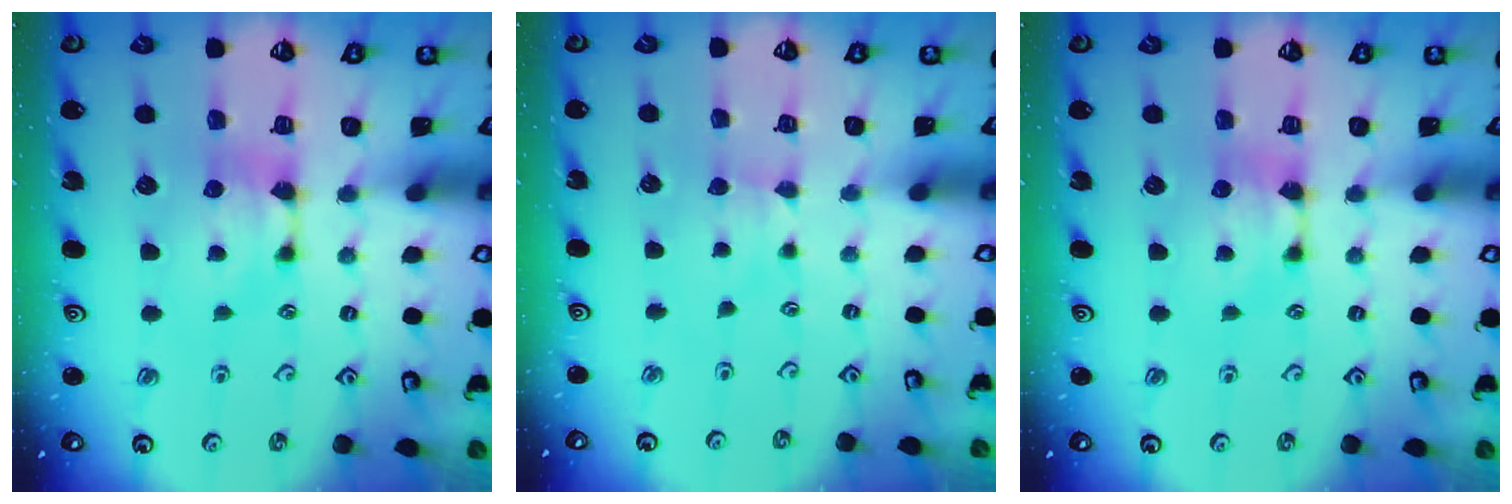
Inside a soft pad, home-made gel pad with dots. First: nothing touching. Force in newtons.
{"total": 1.7, "press": 1.6, "slide": 0.5}
{"total": 0.0}